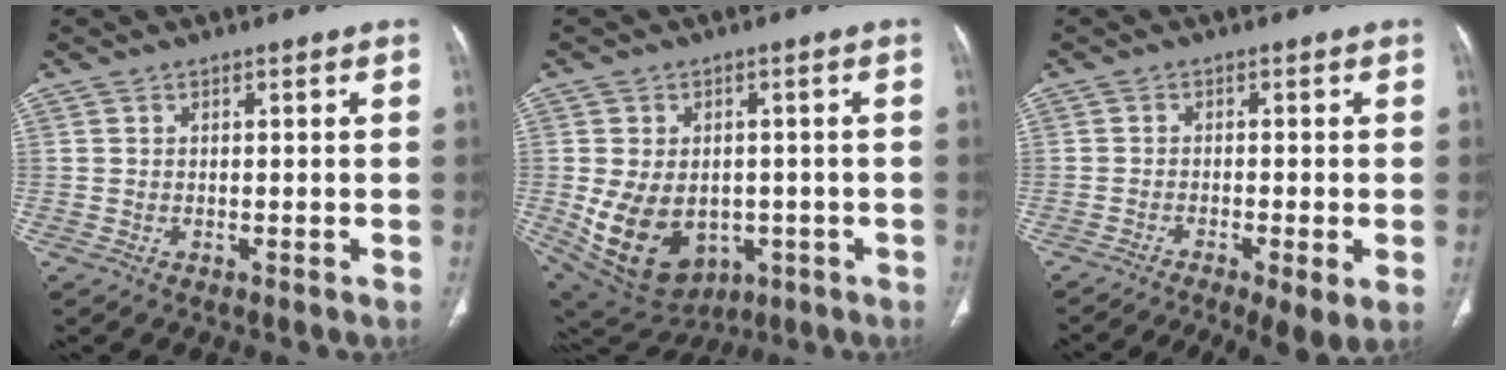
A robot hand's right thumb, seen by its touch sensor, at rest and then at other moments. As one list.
[{"total": 15.5, "force": [-3.1, 11.4, 10.0], "torque": [-0.169, 0.002, -0.015]}, {"total": 10.3, "force": [-6.0, 2.5, 8.0], "torque": [-0.136, -0.002, -0.094]}]